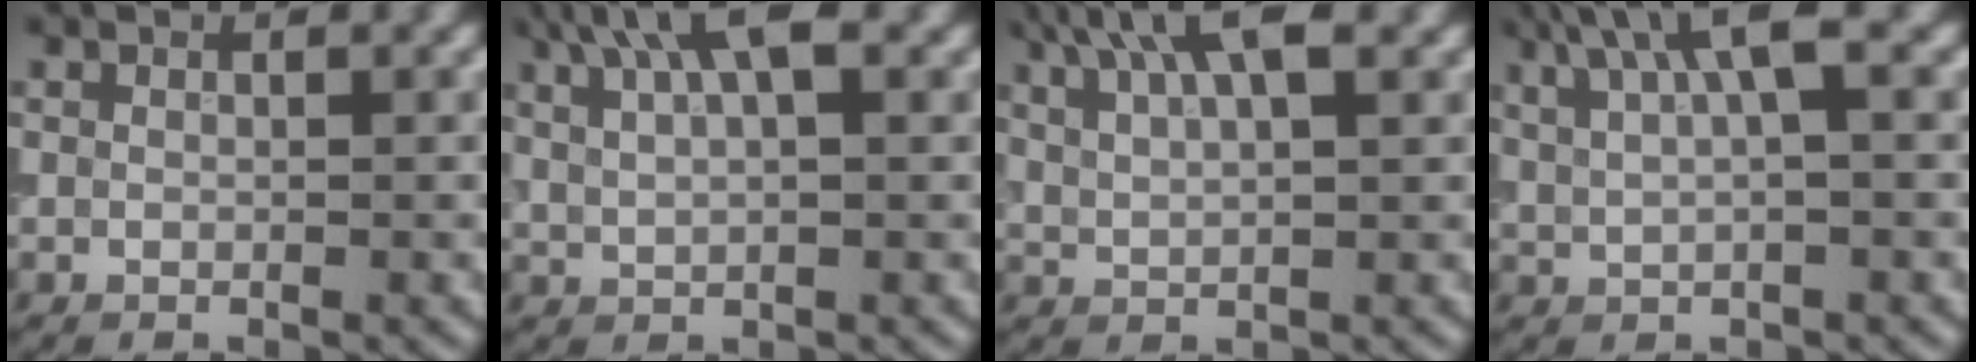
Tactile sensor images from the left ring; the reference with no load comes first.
{"total": 5.5, "force": [3.3, 1.8, 4.1], "torque": [-0.076, 0.012, 0.056]}
{"total": 6.7, "force": [4.2, 2.2, 4.7], "torque": [-0.076, 0.017, 0.058]}
{"total": 5.1, "force": [2.9, 1.2, 4.1], "torque": [-0.072, 0.013, 0.055]}